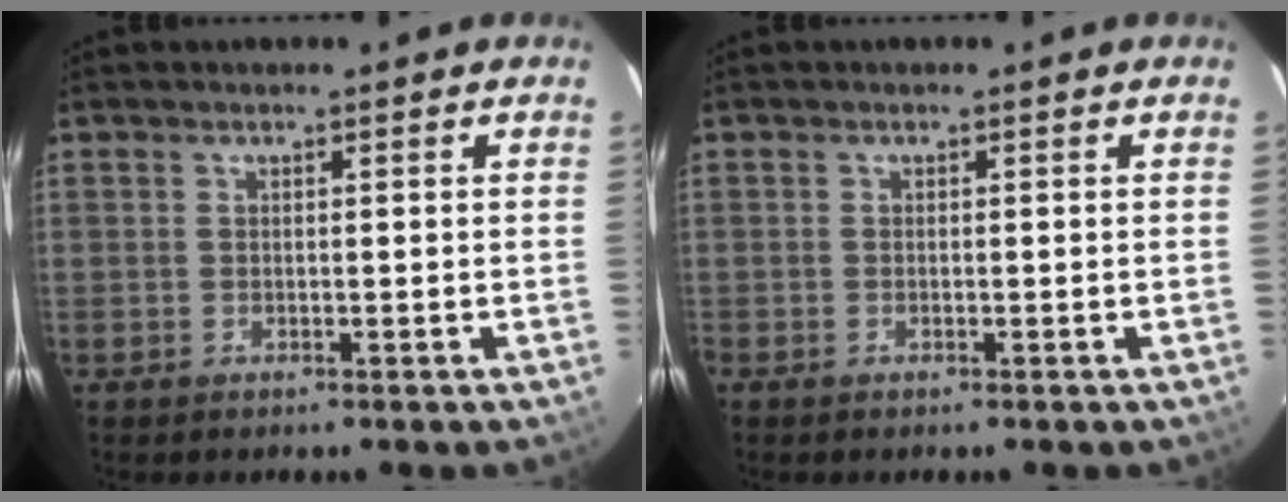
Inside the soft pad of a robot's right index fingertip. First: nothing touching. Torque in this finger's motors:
{"motor_torque": [0.09, 0.03, 0.02, 0.01]}